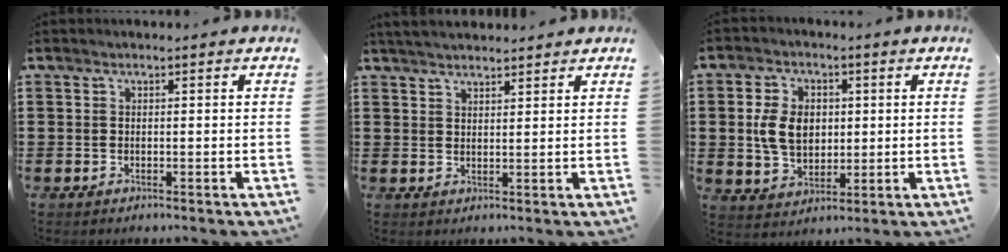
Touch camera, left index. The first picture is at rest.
{"total": 2.8, "force": [2.8, 0.3, 0.4], "torque": [-0.016, -0.002, 0.054]}
{"total": 7.0, "force": [0.6, 4.9, 4.9], "torque": [-0.118, 0.005, 0.003]}